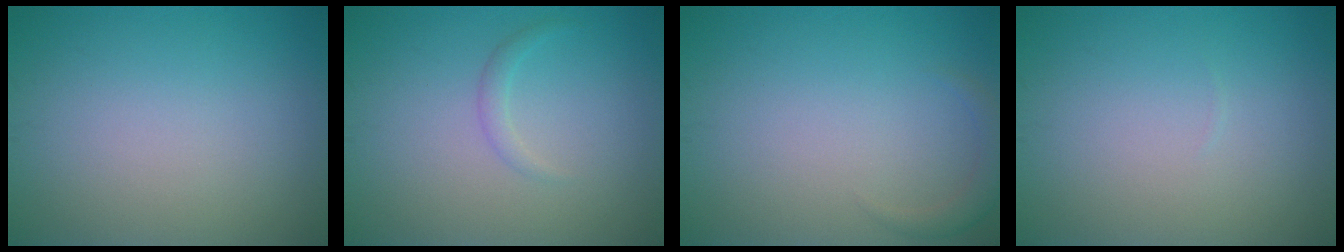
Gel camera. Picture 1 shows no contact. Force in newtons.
{"total": 1.0, "press": 1.0, "slide": 0.1}
{"total": 1.4, "press": 1.4, "slide": 0.1}
{"total": 0.0}